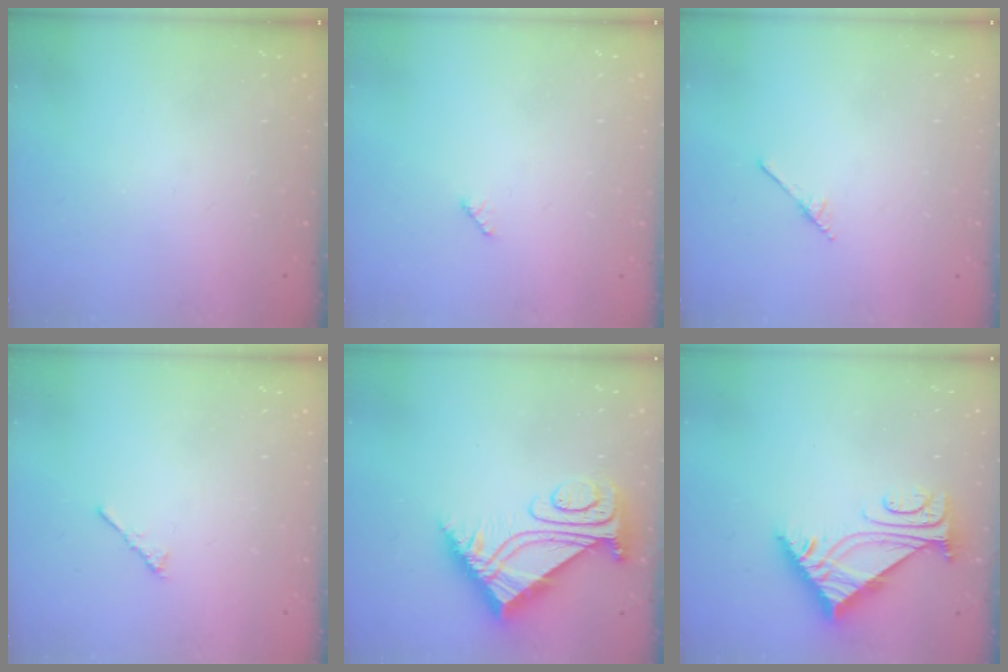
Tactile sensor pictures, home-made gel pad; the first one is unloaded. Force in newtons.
{"total": 2.9, "press": 2.9, "slide": 0.4}
{"total": 2.5, "press": 2.4, "slide": 0.3}
{"total": 2.3, "press": 2.2, "slide": 0.6}
{"total": 9.5, "press": 9.4, "slide": 1.1}
{"total": 5.9, "press": 5.8, "slide": 0.6}